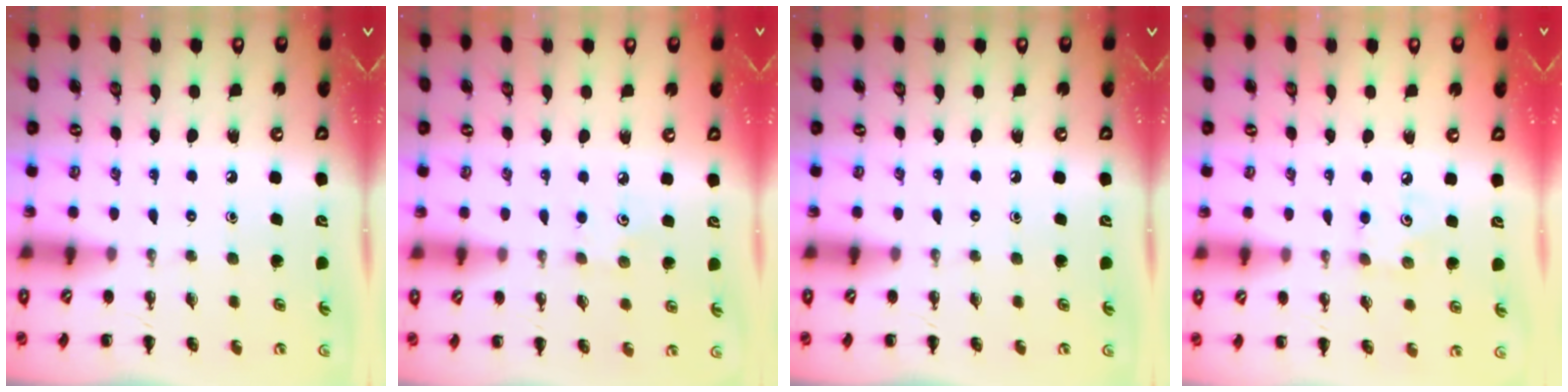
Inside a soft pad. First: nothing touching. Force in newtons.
{"total": 3.8, "press": 3.7, "slide": 1.0}
{"total": 0.0}
{"total": 3.8, "press": 3.7, "slide": 0.9}